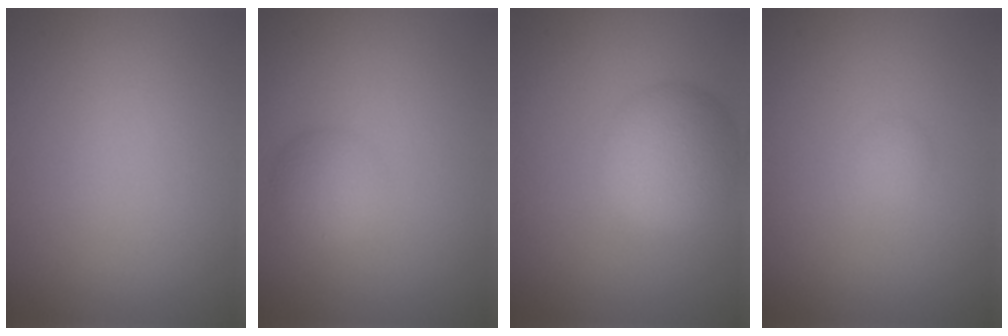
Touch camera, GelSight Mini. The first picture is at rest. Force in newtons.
{"total": 2.3, "press": 2.3, "slide": 0.1}
{"total": 5.1, "press": 5.0, "slide": 0.3}
{"total": 0.7, "press": 0.7, "slide": 0.0}